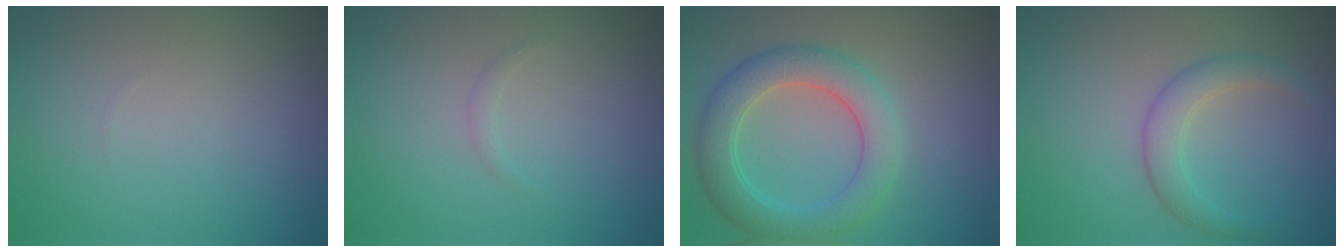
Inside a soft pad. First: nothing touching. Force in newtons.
{"total": 0.6, "press": 0.6, "slide": 0.1}
{"total": 5.3, "press": 5.3, "slide": 0.2}
{"total": 2.6, "press": 2.6, "slide": 0.1}